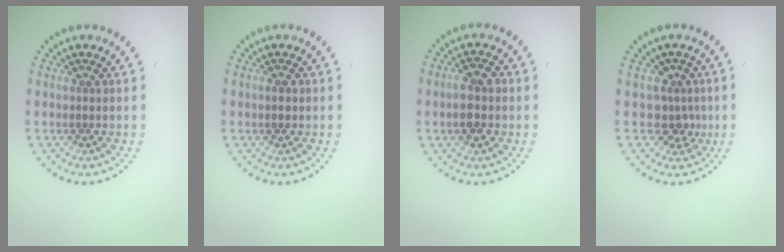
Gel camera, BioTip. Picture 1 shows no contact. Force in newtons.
{"total": 1.3, "press": 1.2, "slide": 0.1}
{"total": 2.8, "press": 2.8, "slide": 0.4}
{"total": 2.5, "press": 1.8, "slide": 1.7}